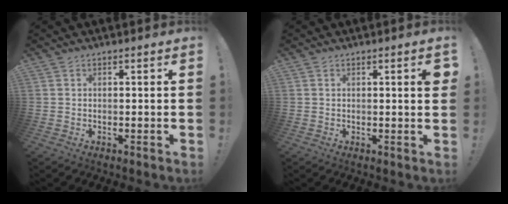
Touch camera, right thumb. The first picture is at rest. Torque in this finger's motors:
{"motor_torque": [-0.13, 0.17, 0.18, 0.11, 0.04]}